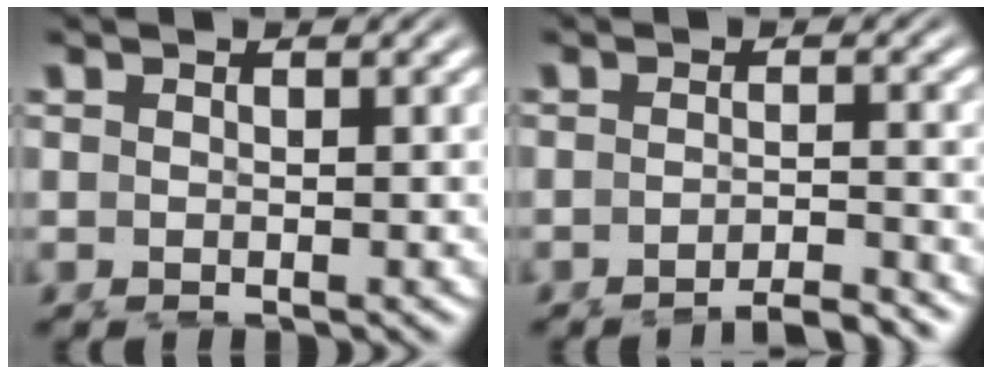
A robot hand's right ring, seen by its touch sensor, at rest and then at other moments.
{"total": 3.3, "force": [-3.1, -0.2, 0.9], "torque": [-0.007, -0.004, -0.052]}